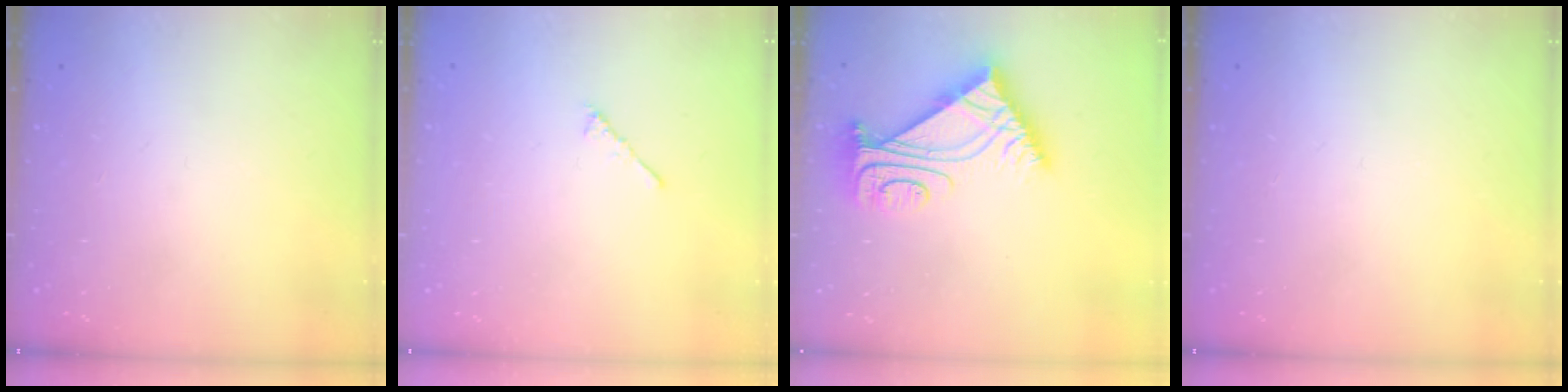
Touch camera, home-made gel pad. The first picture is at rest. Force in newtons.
{"total": 2.3, "press": 2.2, "slide": 0.6}
{"total": 8.6, "press": 8.5, "slide": 1.0}
{"total": 0.0}